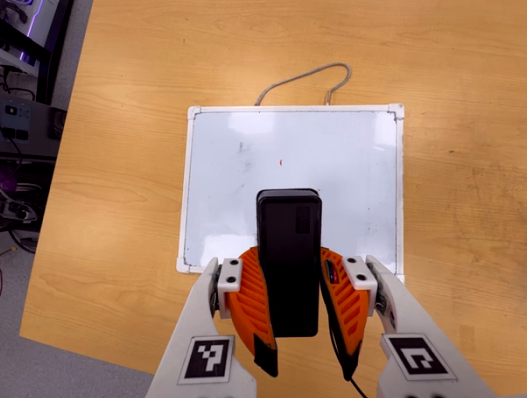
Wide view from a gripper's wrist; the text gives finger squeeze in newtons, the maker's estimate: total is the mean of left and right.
{"total": 9.6, "left": 8.0, "right": 11.3}